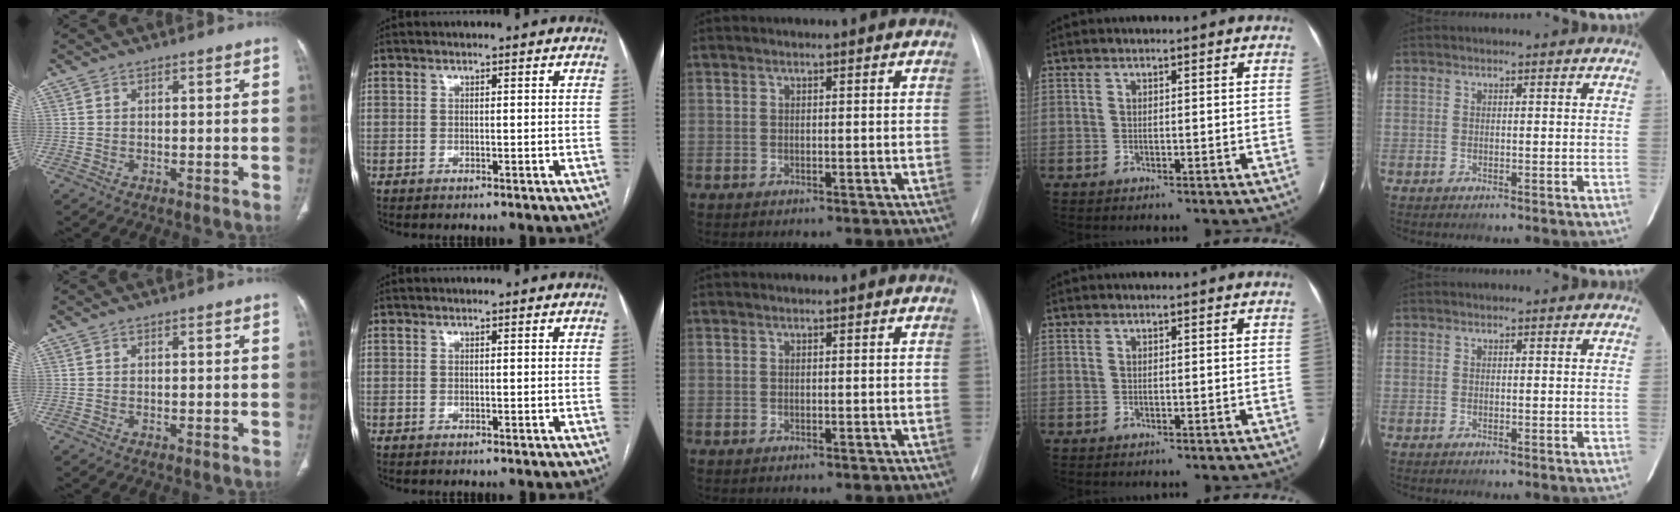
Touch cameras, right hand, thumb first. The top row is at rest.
{}